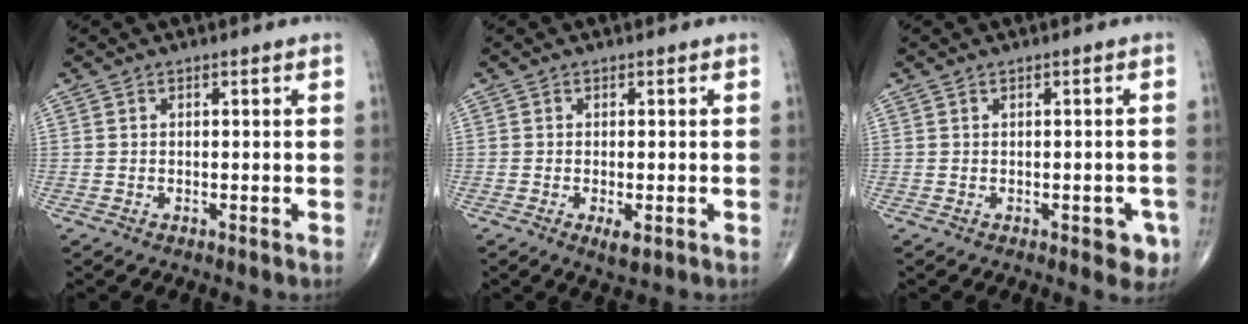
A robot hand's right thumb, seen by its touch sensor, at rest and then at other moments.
{"total": 2.5, "force": [-0.9, 0.9, 2.2], "torque": [-0.039, -0.006, -0.013]}
{"total": 3.7, "force": [-1.4, 1.8, 2.9], "torque": [-0.013, 0.002, -0.012]}